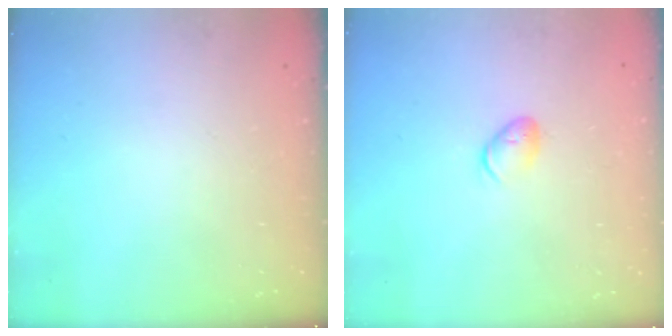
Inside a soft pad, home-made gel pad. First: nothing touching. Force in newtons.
{"total": 5.6, "press": 5.5, "slide": 0.9}